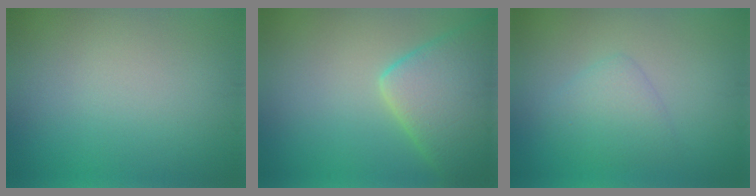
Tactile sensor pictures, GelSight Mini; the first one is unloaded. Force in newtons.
{"total": 7.4, "press": 7.3, "slide": 0.6}
{"total": 2.5, "press": 2.5, "slide": 0.1}